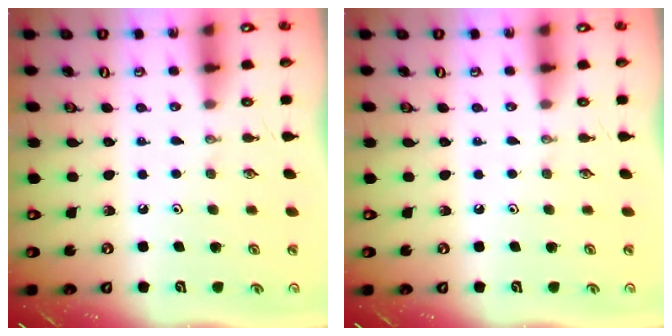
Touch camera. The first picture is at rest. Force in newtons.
{"total": 0.0}